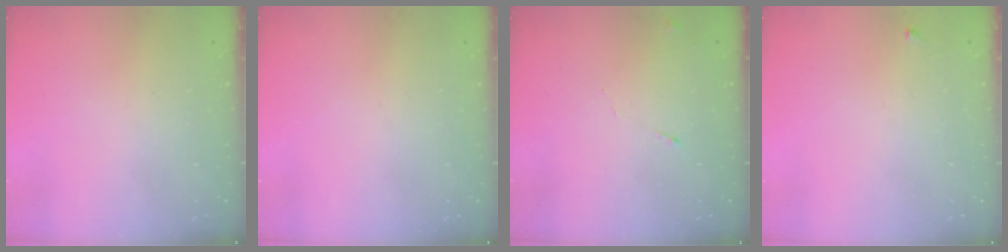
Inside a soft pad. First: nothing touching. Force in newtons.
{"total": 0.0}
{"total": 4.7, "press": 4.7, "slide": 0.6}
{"total": 3.2, "press": 3.2, "slide": 0.5}